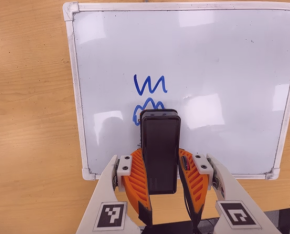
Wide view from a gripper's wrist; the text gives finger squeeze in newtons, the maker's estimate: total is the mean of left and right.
{"total": 7.4, "left": 5.9, "right": 8.9}